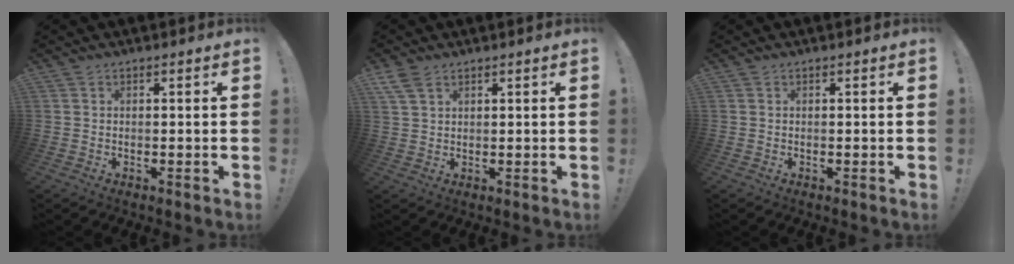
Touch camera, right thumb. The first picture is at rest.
{"total": 4.8, "force": [3.1, 2.6, 2.6], "torque": [-0.056, -0.006, 0.062]}
{"total": 0.0}